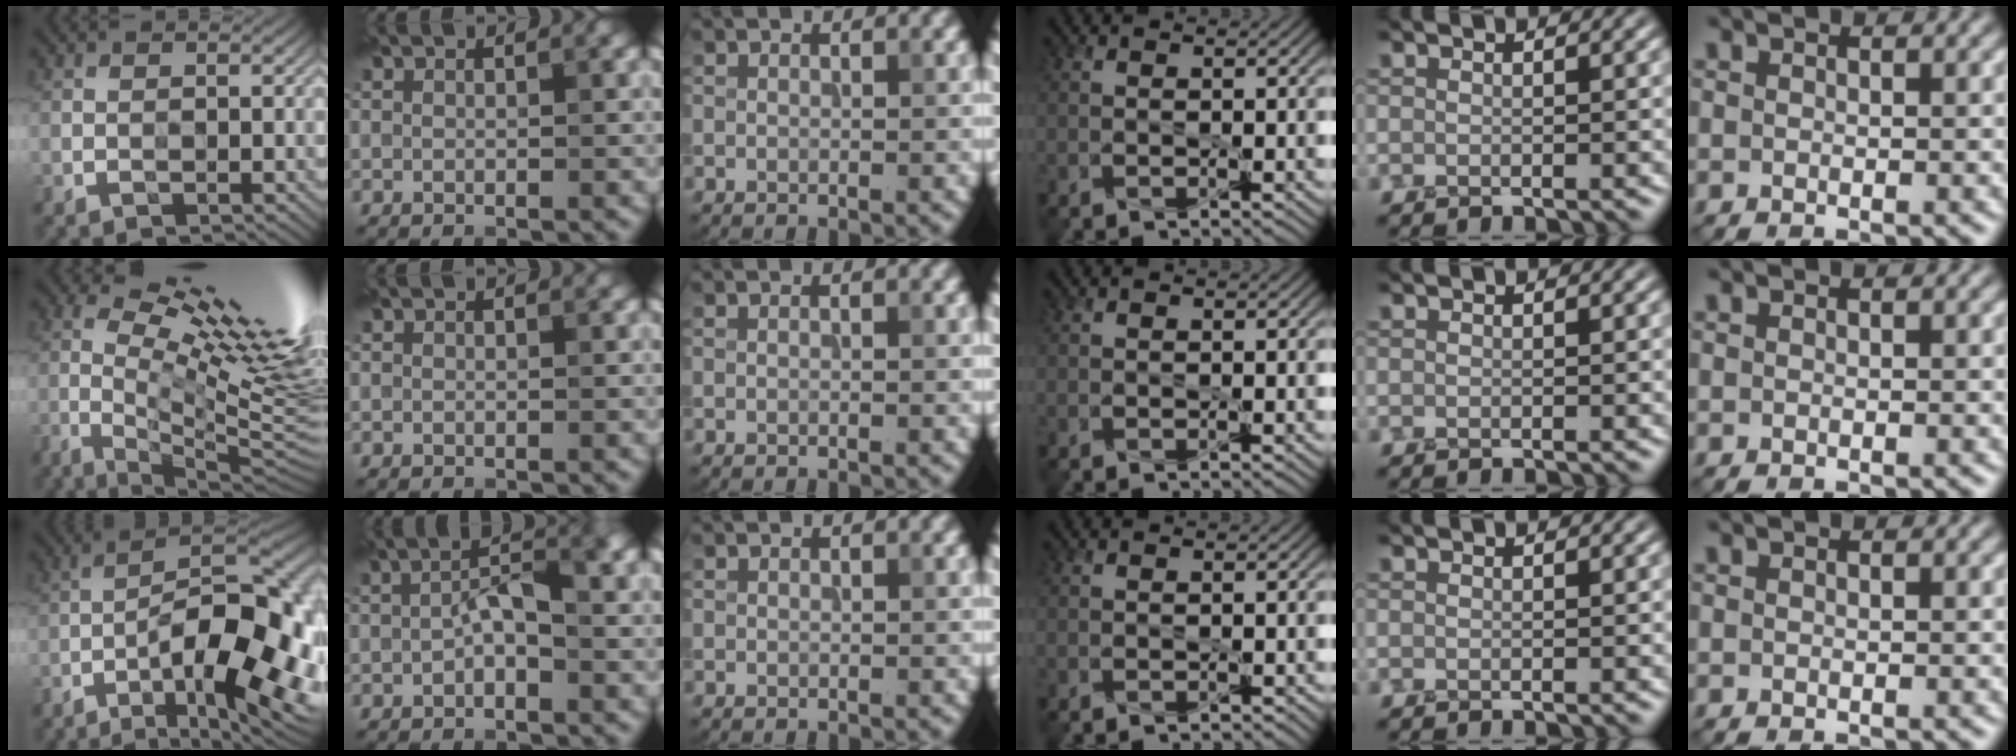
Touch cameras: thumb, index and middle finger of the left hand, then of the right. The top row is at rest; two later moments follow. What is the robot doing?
{"motion": "peel", "object": "tape"}